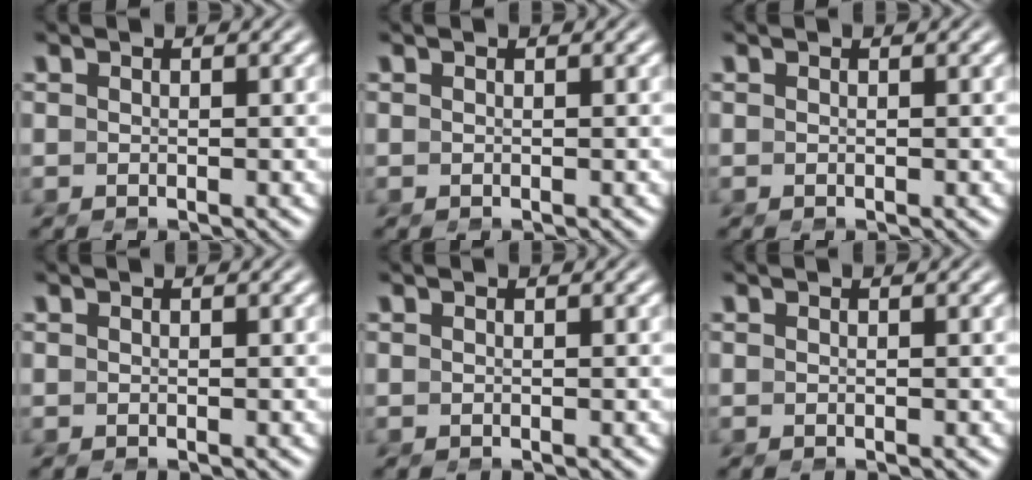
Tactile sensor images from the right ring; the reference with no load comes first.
{"total": 0.0}
{"total": 0.0}
{"total": 0.0}
{"total": 0.0}
{"total": 0.0}